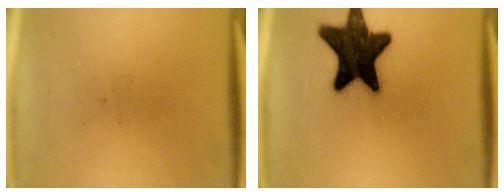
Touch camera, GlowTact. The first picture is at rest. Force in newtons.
{"total": 17.2}